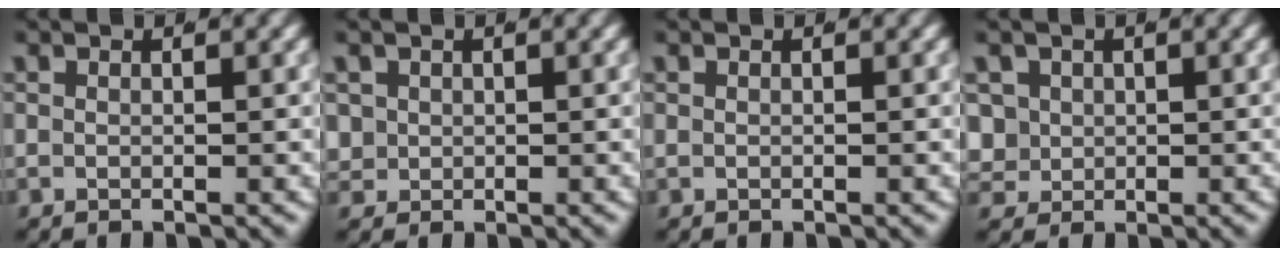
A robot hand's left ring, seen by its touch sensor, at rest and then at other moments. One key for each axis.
{"total": 3.1, "fx": 0.2, "fy": 3.0, "fz": 0.9, "tx": -0.042, "ty": -0.021, "tz": 0.016}
{"total": 0.0}
{"total": 6.1, "fx": 0.1, "fy": 5.7, "fz": 2.3, "tx": -0.075, "ty": -0.027, "tz": 0.010}